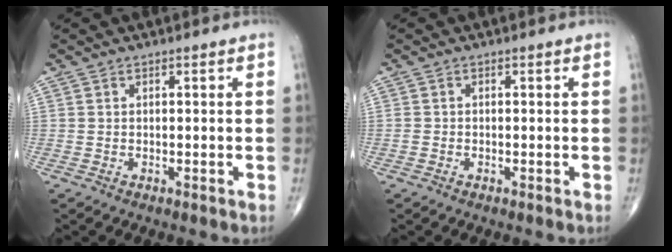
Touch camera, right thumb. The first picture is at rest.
{"total": 0.6, "force": [-0.2, 0.5, 0.3], "torque": [-0.010, 0.001, -0.004]}